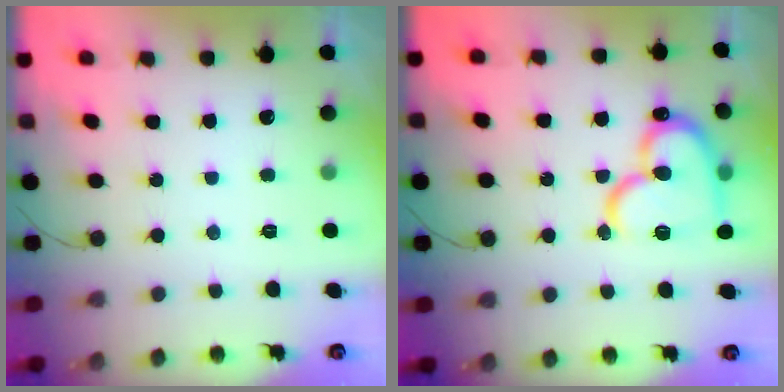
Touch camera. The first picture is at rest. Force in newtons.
{"total": 19.0, "press": 18.8, "slide": 2.4}